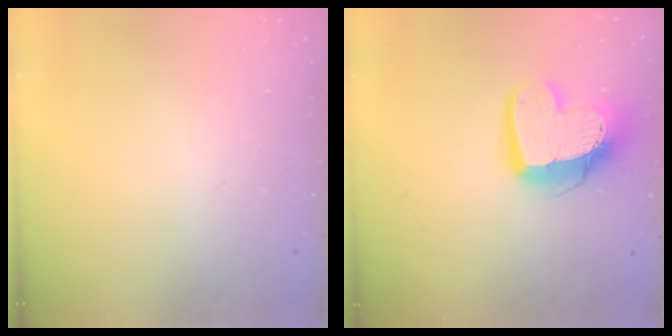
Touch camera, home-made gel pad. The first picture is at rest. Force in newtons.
{"total": 14.0, "press": 13.9, "slide": 1.7}